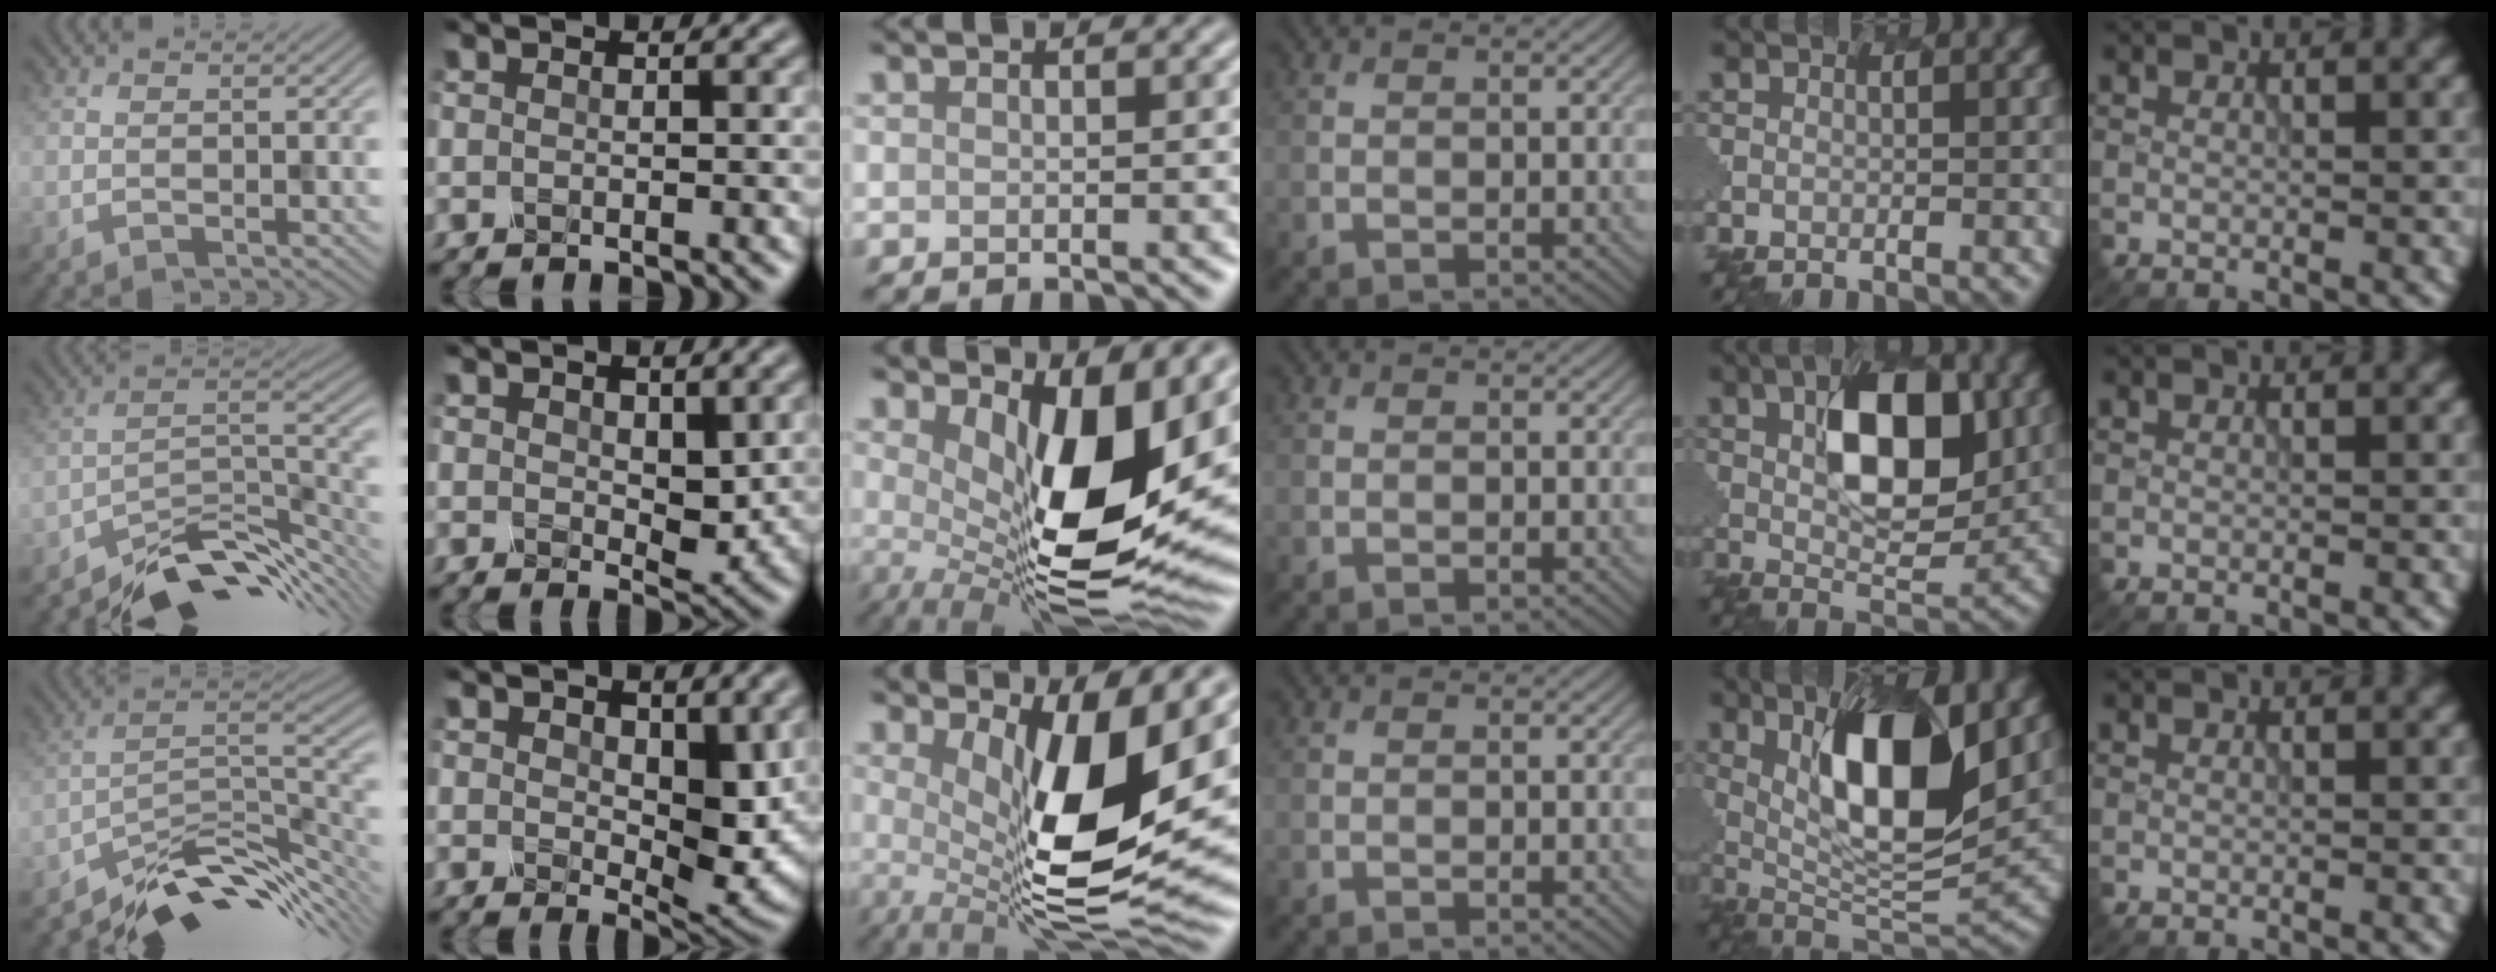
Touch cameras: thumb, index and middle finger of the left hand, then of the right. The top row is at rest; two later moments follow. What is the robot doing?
{"motion": "press", "object": "mechanical pencil"}